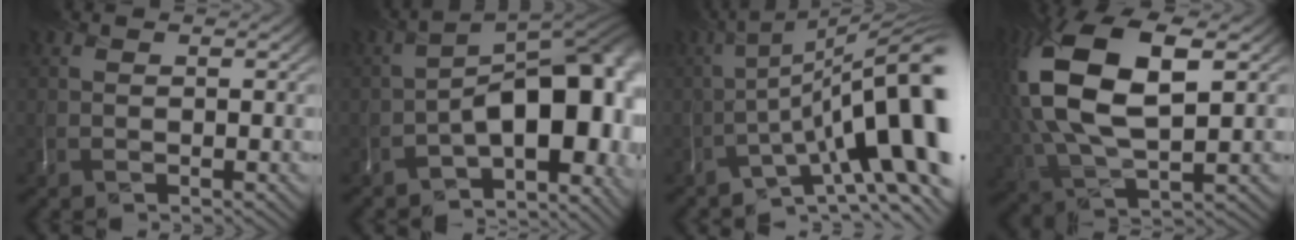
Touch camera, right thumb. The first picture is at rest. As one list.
[{"total": 14.3, "force": [-4.4, 7.2, 11.6], "torque": [-0.153, -0.015, -0.060]}, {"total": 17.5, "force": [-3.1, 5.4, 16.4], "torque": [-0.244, -0.002, -0.045]}, {"total": 15.6, "force": [3.0, 8.4, 12.9], "torque": [-0.296, 0.001, 0.067]}]